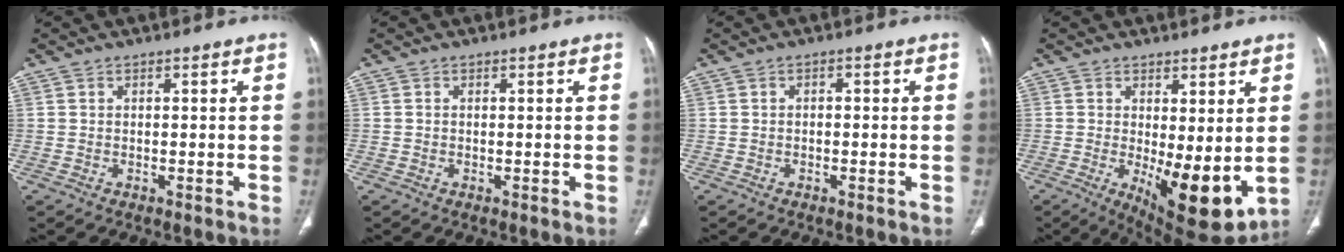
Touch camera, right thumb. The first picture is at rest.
{"total": 0.0}
{"total": 0.8, "force": [-0.2, 0.6, 0.5], "torque": [-0.006, 0.004, -0.007]}
{"total": 11.7, "force": [-1.0, 4.3, 10.8], "torque": [-0.155, -0.029, 0.000]}